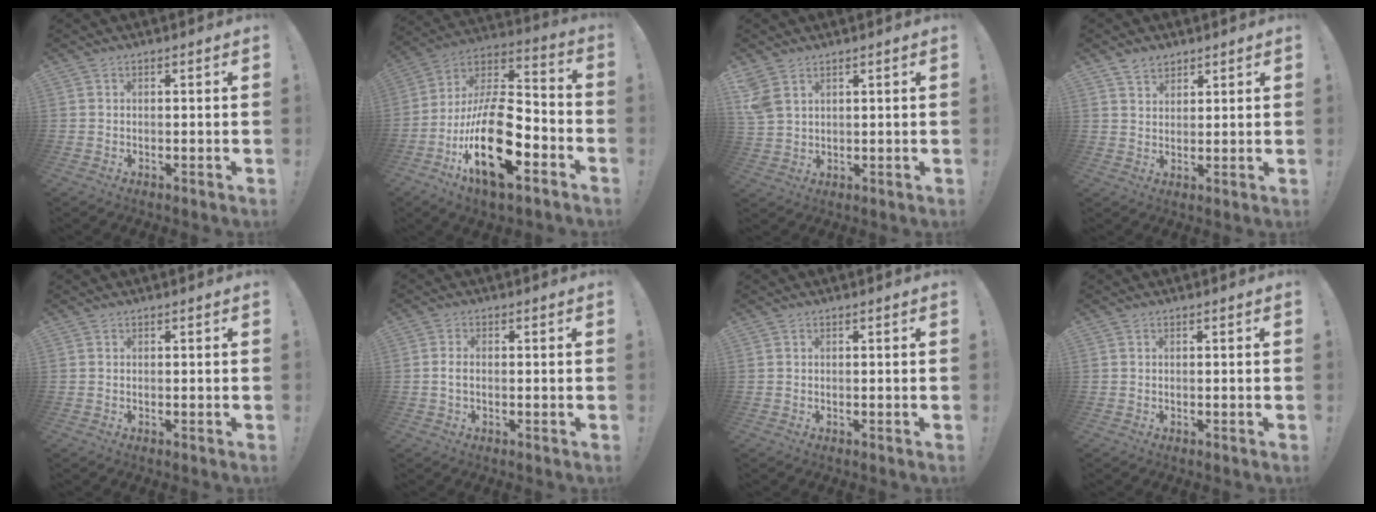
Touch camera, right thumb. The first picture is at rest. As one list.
[{"total": 24.1, "force": [-9.1, 10.5, 19.8], "torque": [-0.370, 0.036, -0.150]}, {"total": 5.8, "force": [3.3, 3.7, 3.1], "torque": [-0.067, -0.008, 0.068]}, {"total": 4.2, "force": [3.3, 2.5, 0.8], "torque": [-0.006, -0.019, 0.060]}, {"total": 0.0}, {"total": 2.3, "force": [-0.3, 1.2, 2.0], "torque": [-0.044, 0.009, -0.004]}, {"total": 0.0}, {"total": 0.0}]